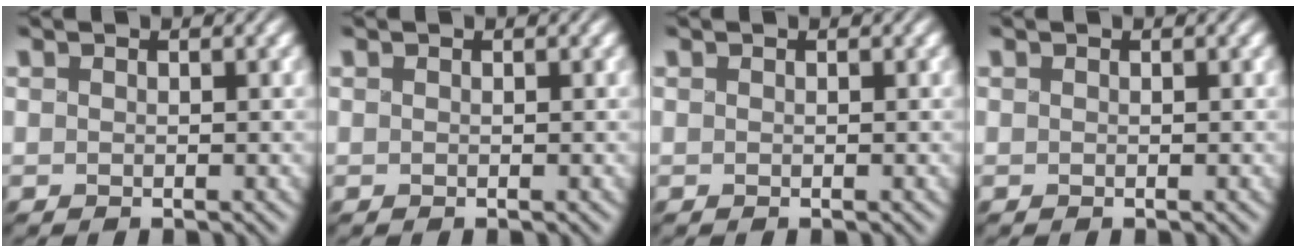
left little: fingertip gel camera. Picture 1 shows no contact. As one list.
[{"total": 0.0}, {"total": 0.0}, {"total": 0.0}]